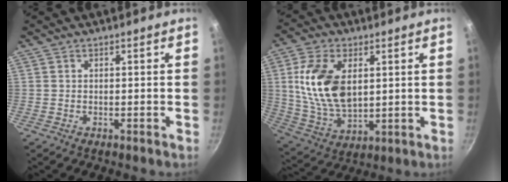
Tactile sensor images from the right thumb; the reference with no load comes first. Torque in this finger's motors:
{"motor_torque": [-0.87, 1.40, 0.66, 0.30, 0.17]}